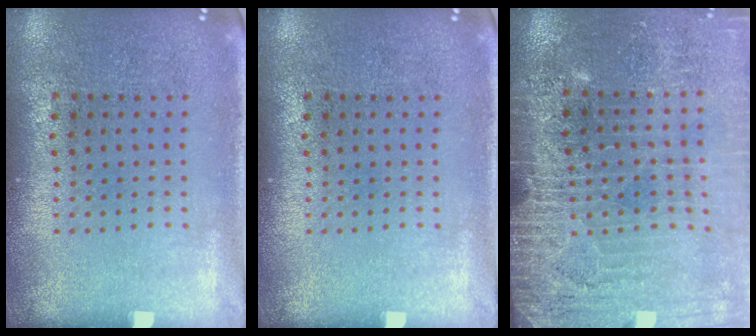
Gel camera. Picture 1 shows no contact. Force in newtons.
{"total": 0.0}
{"total": 3.2, "press": 3.1, "slide": 0.6}